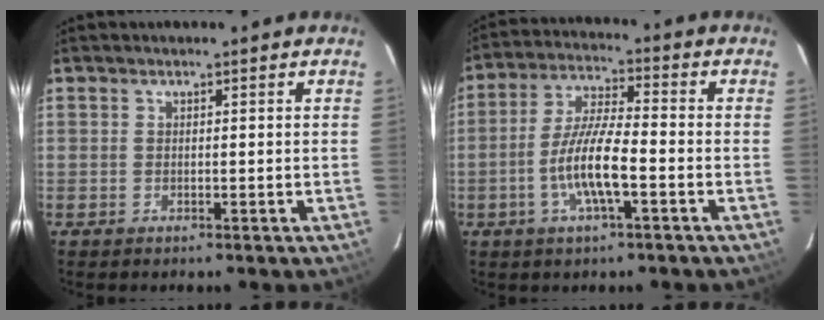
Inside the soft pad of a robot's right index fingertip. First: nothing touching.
{"total": 9.9, "force": [-3.4, 1.7, 9.1], "torque": [-0.185, 0.000, -0.065]}